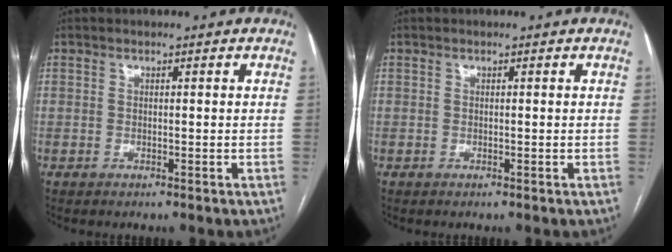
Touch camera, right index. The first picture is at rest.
{"total": 0.0}